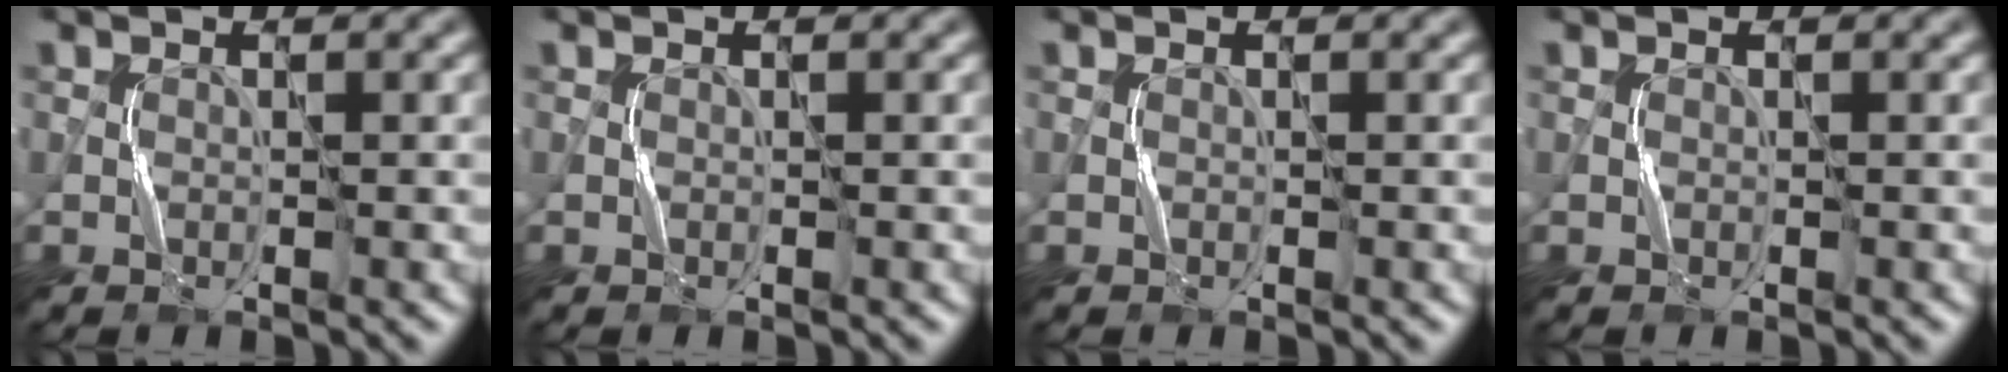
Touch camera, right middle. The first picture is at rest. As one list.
[{"total": 0.0}, {"total": 0.0}, {"total": 0.0}]